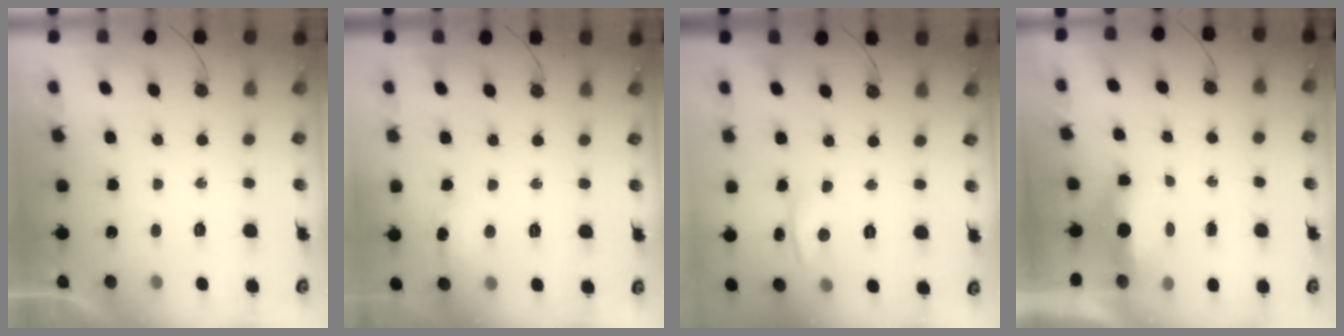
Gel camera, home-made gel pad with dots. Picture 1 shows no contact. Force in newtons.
{"total": 7.1, "press": 7.0, "slide": 0.8}
{"total": 1.6, "press": 1.4, "slide": 0.7}
{"total": 5.0, "press": 4.8, "slide": 1.3}